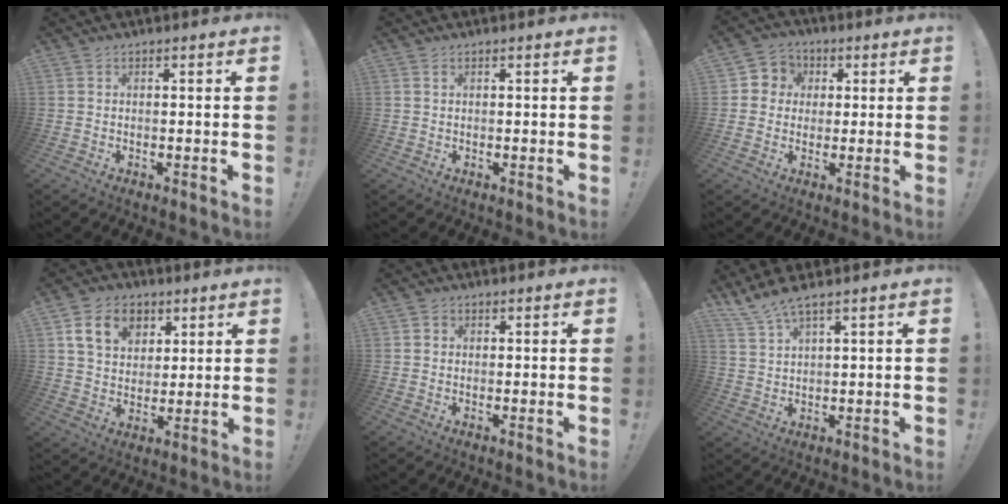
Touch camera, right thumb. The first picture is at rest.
{"total": 1.0, "force": [0.3, 0.9, 0.1], "torque": [0.004, -0.001, 0.003]}
{"total": 6.1, "force": [-0.1, 6.0, 1.3], "torque": [-0.020, 0.010, 0.002]}
{"total": 12.3, "force": [5.6, 9.2, 5.9], "torque": [-0.090, -0.015, 0.108]}
{"total": 1.2, "force": [0.2, 1.1, 0.2], "torque": [0.002, 0.001, 0.002]}
{"total": 5.4, "force": [4.4, 0.2, 3.2], "torque": [-0.073, -0.021, 0.081]}